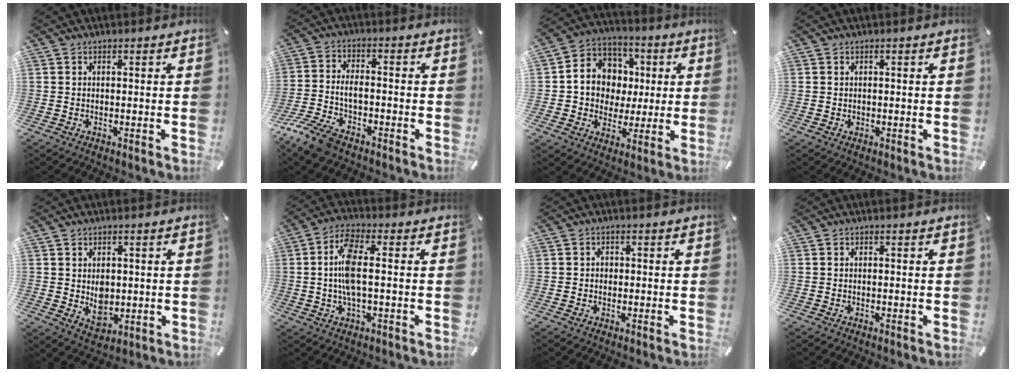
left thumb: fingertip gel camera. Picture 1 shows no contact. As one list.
[{"total": 8.3, "force": [-4.6, 4.2, 5.4], "torque": [-0.131, 0.009, -0.091]}, {"total": 11.3, "force": [-0.1, 11.0, 2.6], "torque": [-0.052, 0.008, 0.006]}, {"total": 0.6, "force": [0.1, 0.6, 0.2], "torque": [-0.005, 0.003, 0.001]}, {"total": 5.5, "force": [0.5, 4.5, 3.1], "torque": [-0.029, -0.005, 0.011]}, {"total": 9.1, "force": [-0.1, 3.4, 8.5], "torque": [-0.180, -0.003, -0.004]}, {"total": 1.2, "force": [-0.4, 1.0, 0.6], "torque": [-0.004, 0.001, -0.011]}, {"total": 0.0}]